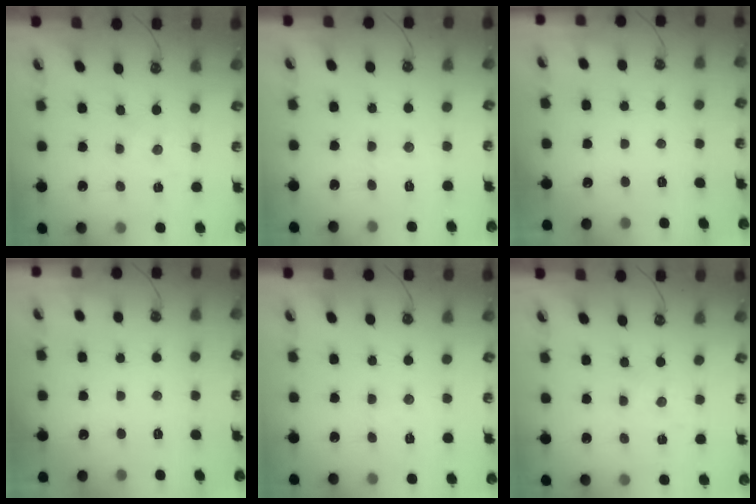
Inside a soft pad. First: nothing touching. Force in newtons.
{"total": 5.7, "press": 5.7, "slide": 0.7}
{"total": 0.0}
{"total": 0.0}
{"total": 2.7, "press": 2.7, "slide": 0.5}
{"total": 0.6, "press": 0.6, "slide": 0.2}